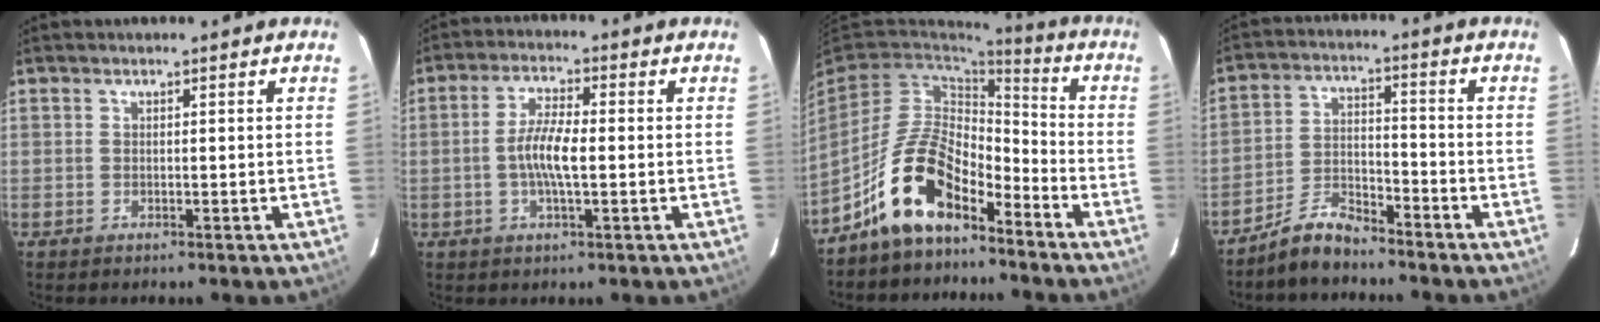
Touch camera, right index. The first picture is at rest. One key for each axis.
{"total": 6.3, "fx": -0.8, "fy": 1.5, "fz": 6.1, "tx": -0.120, "ty": 0.006, "tz": -0.016}
{"total": 13.2, "fx": -8.7, "fy": 6.0, "fz": 8.0, "tx": -0.160, "ty": 0.018, "tz": -0.161}
{"total": 7.4, "fx": -6.8, "fy": 2.5, "fz": 1.4, "tx": -0.033, "ty": 0.035, "tz": -0.134}